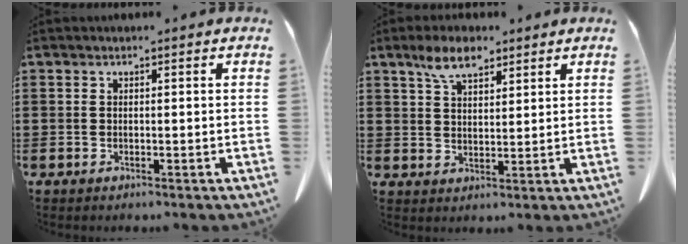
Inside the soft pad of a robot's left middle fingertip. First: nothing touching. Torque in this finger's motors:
{"motor_torque": [1.71, 0.43, 0.02, -0.01]}